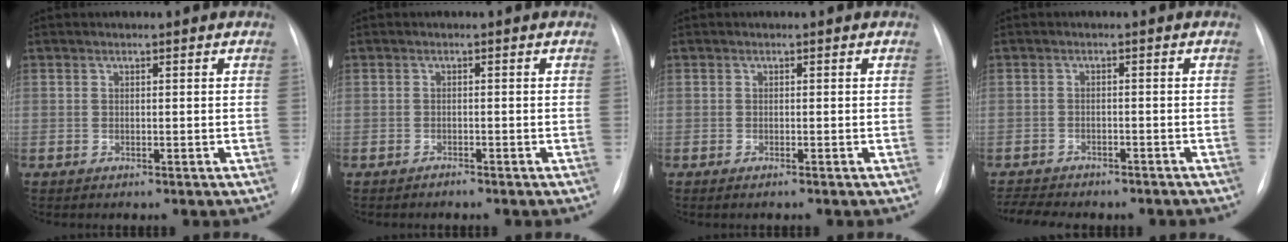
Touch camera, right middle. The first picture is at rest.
{"total": 0.6, "force": [-0.6, 0.0, 0.1], "torque": [-0.005, -0.002, -0.012]}
{"total": 0.8, "force": [-0.6, -0.1, 0.5], "torque": [-0.009, -0.001, -0.009]}
{"total": 8.7, "force": [-7.6, 2.6, 3.3], "torque": [-0.063, 0.002, -0.100]}